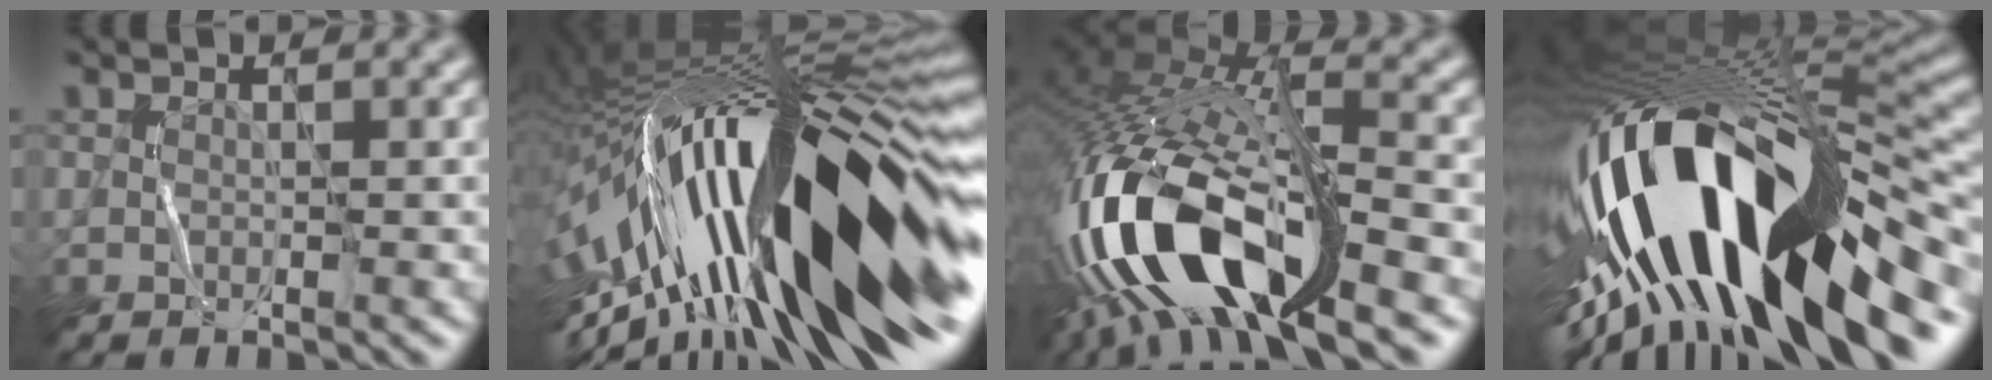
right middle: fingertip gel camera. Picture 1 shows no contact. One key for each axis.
{"total": 19.6, "fx": -2.1, "fy": 6.2, "fz": 18.5, "tx": -0.295, "ty": 0.029, "tz": -0.060}
{"total": 16.8, "fx": -7.0, "fy": 7.0, "fz": 13.5, "tx": -0.292, "ty": -0.014, "tz": -0.120}
{"total": 19.8, "fx": -5.6, "fy": 7.1, "fz": 17.6, "tx": -0.315, "ty": -0.012, "tz": -0.086}